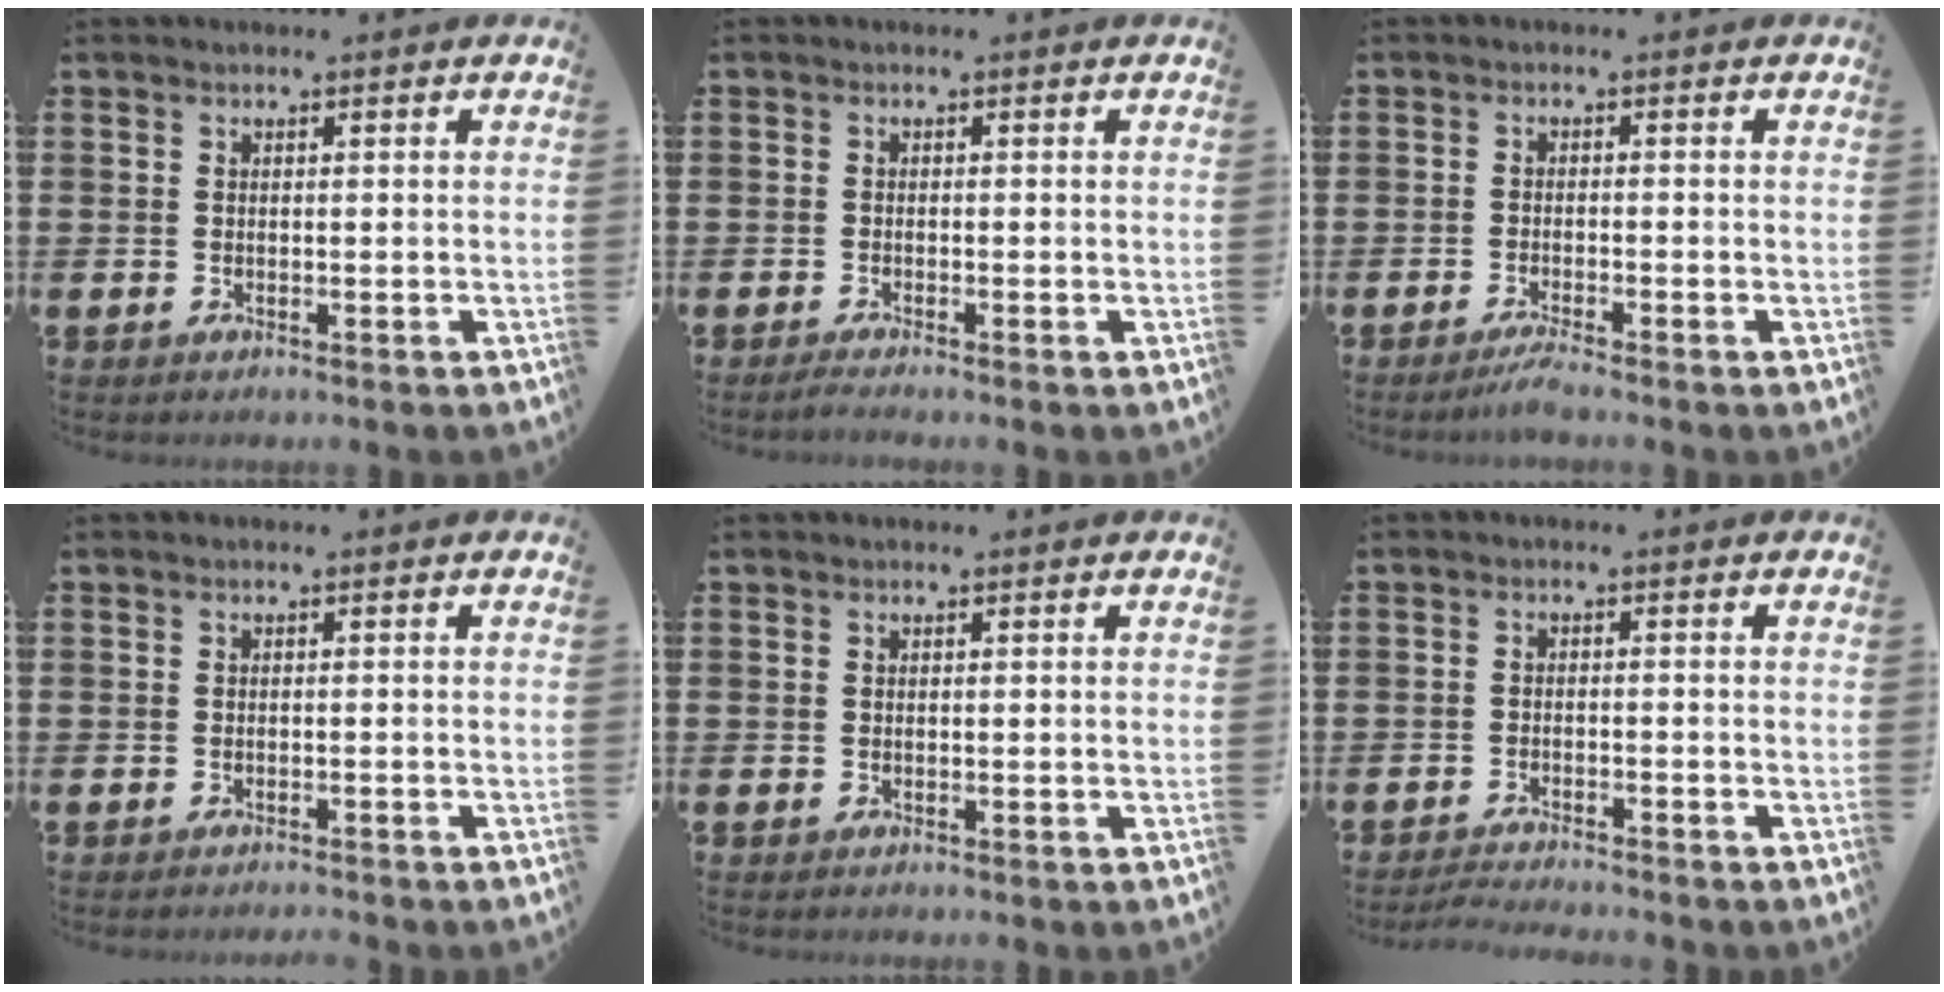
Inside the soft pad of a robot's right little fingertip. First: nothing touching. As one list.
[{"total": 0.9, "force": [-0.7, 0.0, 0.6], "torque": [-0.010, -0.003, -0.013]}, {"total": 2.1, "force": [-1.6, 0.0, 1.3], "torque": [-0.022, 0.002, -0.030]}, {"total": 0.7, "force": [-0.7, -0.2, 0.0], "torque": [0.000, 0.000, -0.015]}, {"total": 0.0}, {"total": 2.1, "force": [-2.1, -0.1, 0.1], "torque": [-0.004, 0.002, -0.043]}]